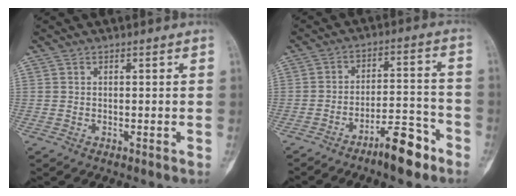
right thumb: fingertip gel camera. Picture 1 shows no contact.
{"total": 9.0, "force": [-6.3, 2.5, 5.9], "torque": [-0.091, 0.059, -0.100]}